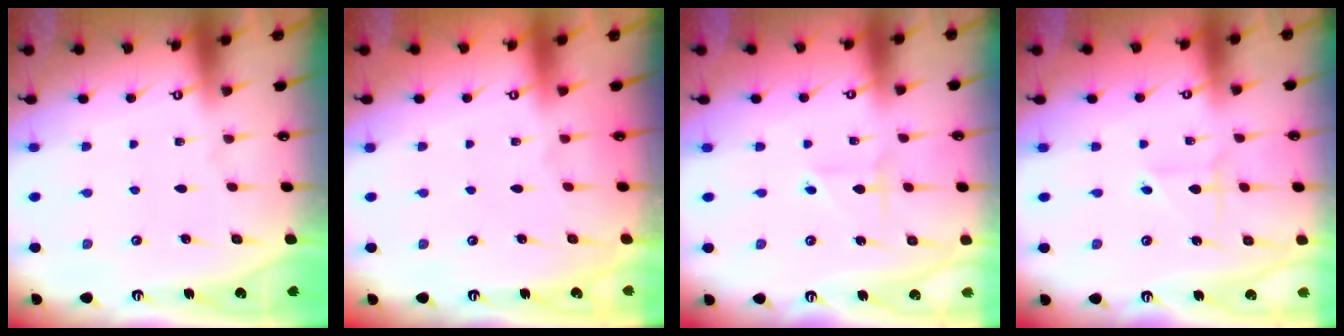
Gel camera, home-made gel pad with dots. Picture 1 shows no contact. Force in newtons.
{"total": 0.0}
{"total": 1.8, "press": 1.8, "slide": 0.2}
{"total": 2.0, "press": 2.0, "slide": 0.1}